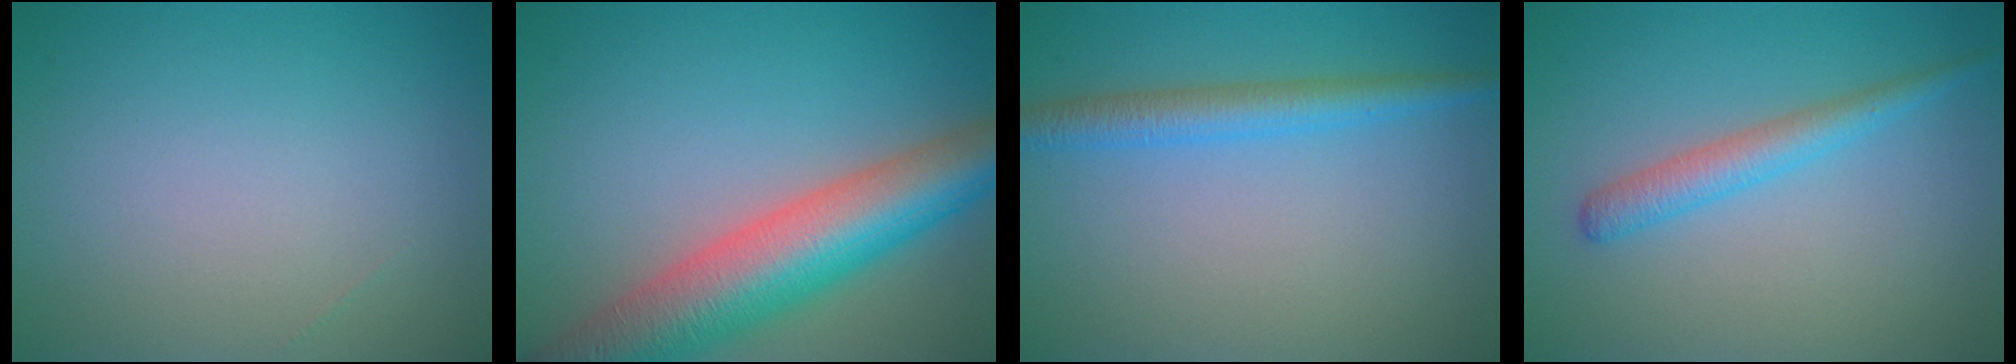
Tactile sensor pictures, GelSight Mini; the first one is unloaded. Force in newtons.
{"total": 10.2, "press": 10.2, "slide": 0.5}
{"total": 3.1, "press": 3.1, "slide": 0.1}
{"total": 2.7, "press": 2.6, "slide": 0.1}